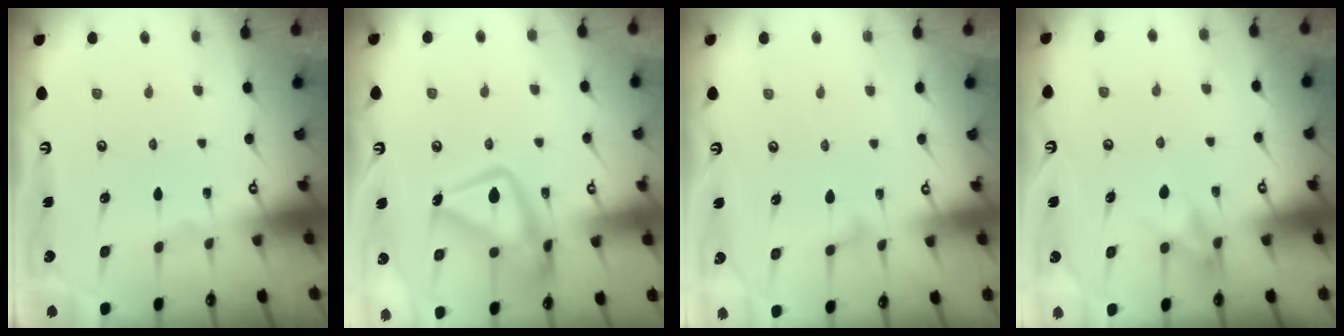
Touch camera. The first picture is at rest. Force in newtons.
{"total": 16.2, "press": 16.1, "slide": 1.5}
{"total": 6.5, "press": 6.4, "slide": 0.4}
{"total": 8.5, "press": 8.4, "slide": 1.3}